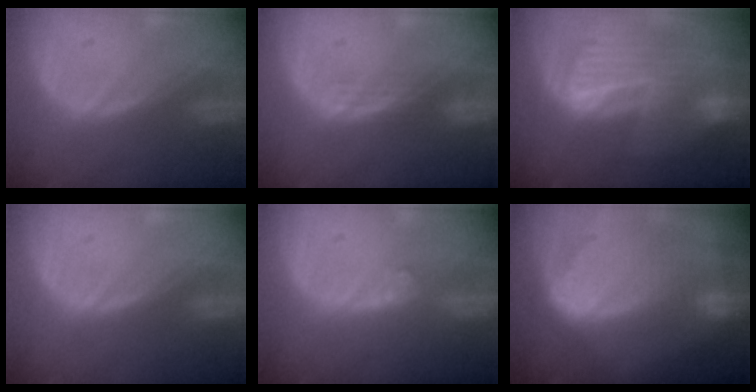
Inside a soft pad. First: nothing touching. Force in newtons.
{"total": 1.8, "press": 1.7, "slide": 0.2}
{"total": 9.8, "press": 8.5, "slide": 4.9}
{"total": 0.0}
{"total": 2.4, "press": 2.0, "slide": 1.3}
{"total": 10.5, "press": 9.0, "slide": 5.3}